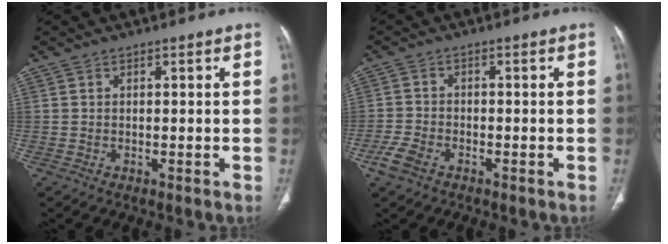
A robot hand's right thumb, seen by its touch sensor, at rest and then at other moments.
{"total": 4.3, "force": [-2.6, 2.4, 2.5], "torque": [-0.063, 0.007, -0.050]}